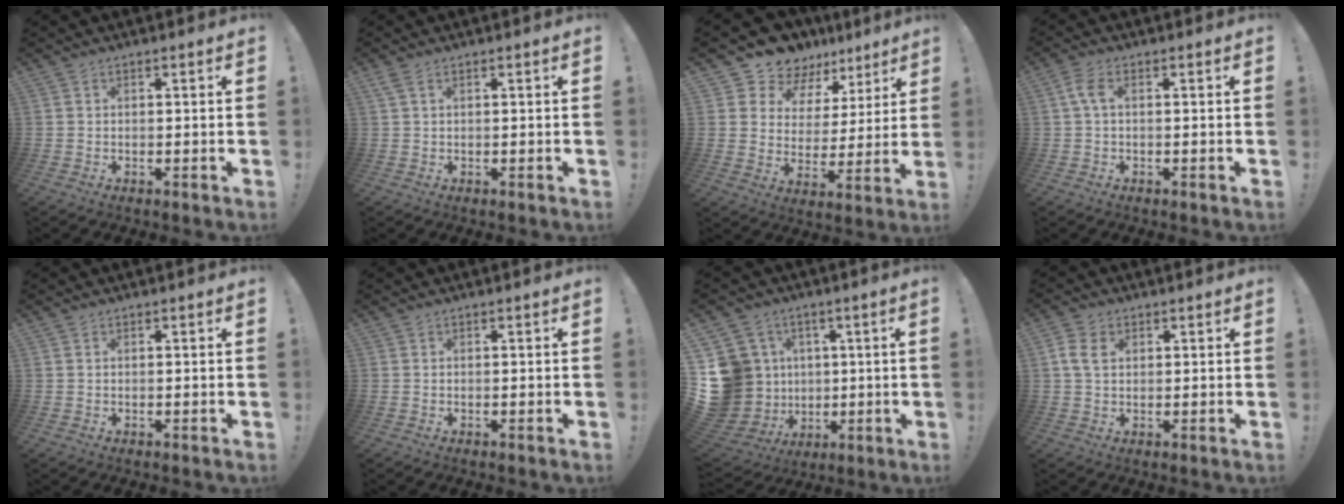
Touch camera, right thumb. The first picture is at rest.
{"total": 1.8, "force": [0.9, 0.6, 1.5], "torque": [-0.035, 0.003, 0.017]}
{"total": 11.1, "force": [9.5, 5.6, 1.2], "torque": [-0.042, -0.083, 0.177]}
{"total": 3.3, "force": [0.4, 1.4, 2.9], "torque": [-0.066, 0.004, 0.007]}
{"total": 0.0}
{"total": 0.0}
{"total": 16.8, "force": [1.2, 15.3, 6.9], "torque": [-0.158, -0.003, 0.058]}
{"total": 5.4, "force": [1.6, 3.7, 3.7], "torque": [-0.074, 0.008, 0.032]}